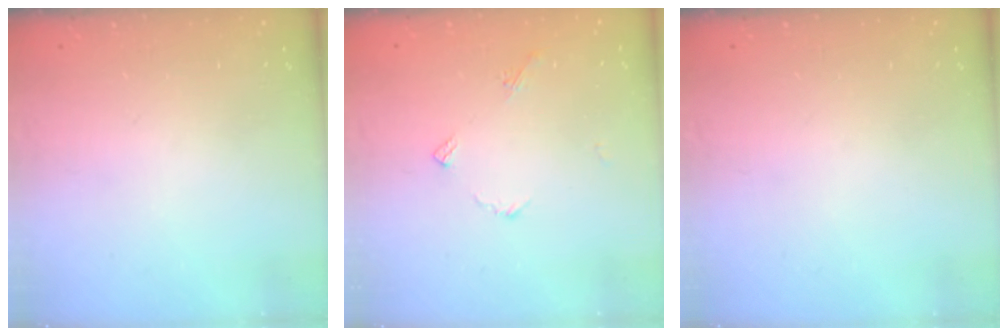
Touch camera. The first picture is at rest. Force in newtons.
{"total": 3.5, "press": 3.5, "slide": 0.4}
{"total": 0.0}